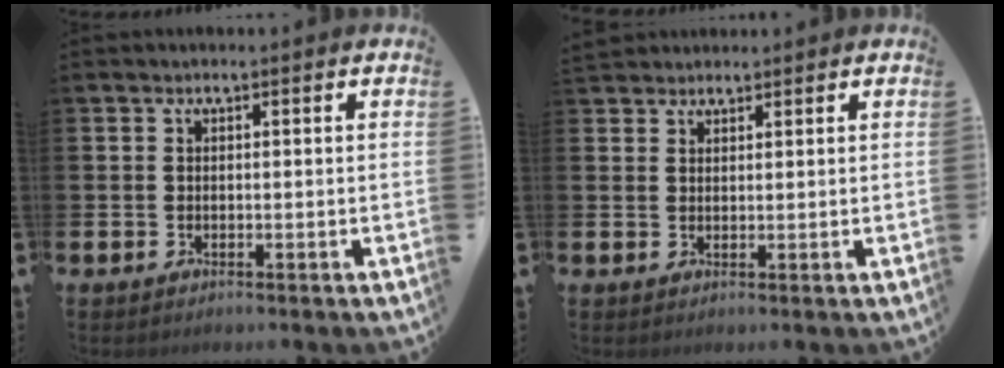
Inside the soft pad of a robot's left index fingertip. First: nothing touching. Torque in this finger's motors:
{"motor_torque": [0.01, -0.13, 0.78, 0.21]}